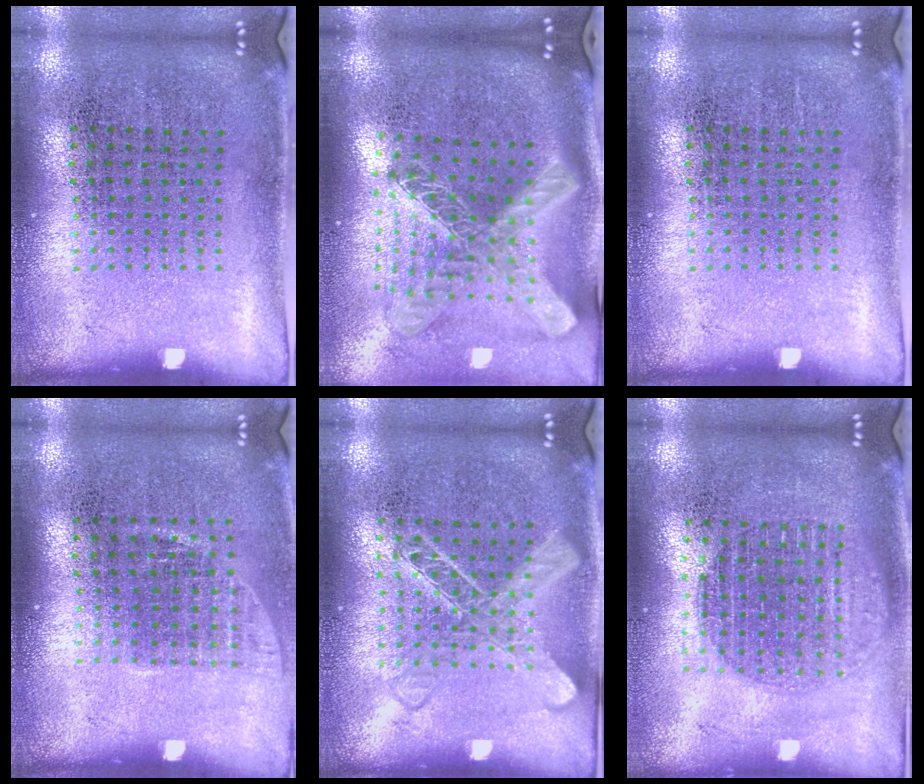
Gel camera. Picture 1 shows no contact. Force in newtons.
{"total": 2.8, "press": 2.0, "slide": 1.9}
{"total": 0.0}
{"total": 1.0, "press": 0.9, "slide": 0.4}
{"total": 2.6, "press": 2.6, "slide": 0.4}
{"total": 1.7, "press": 1.5, "slide": 0.9}